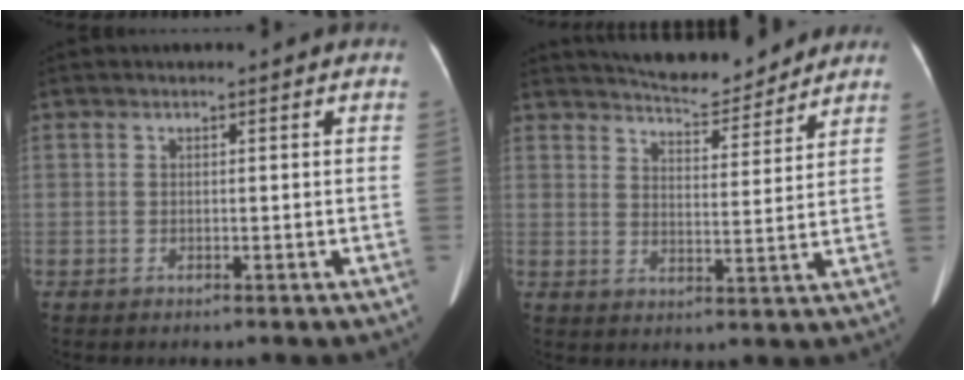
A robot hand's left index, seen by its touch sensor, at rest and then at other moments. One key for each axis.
{"total": 11.1, "fx": 10.5, "fy": 1.8, "fz": 3.3, "tx": -0.051, "ty": 0.002, "tz": 0.151}